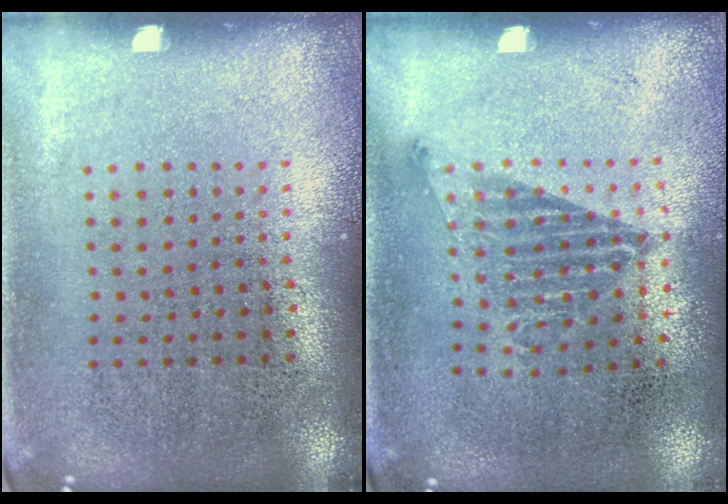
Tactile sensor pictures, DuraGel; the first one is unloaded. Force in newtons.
{"total": 1.0, "press": 0.8, "slide": 0.6}